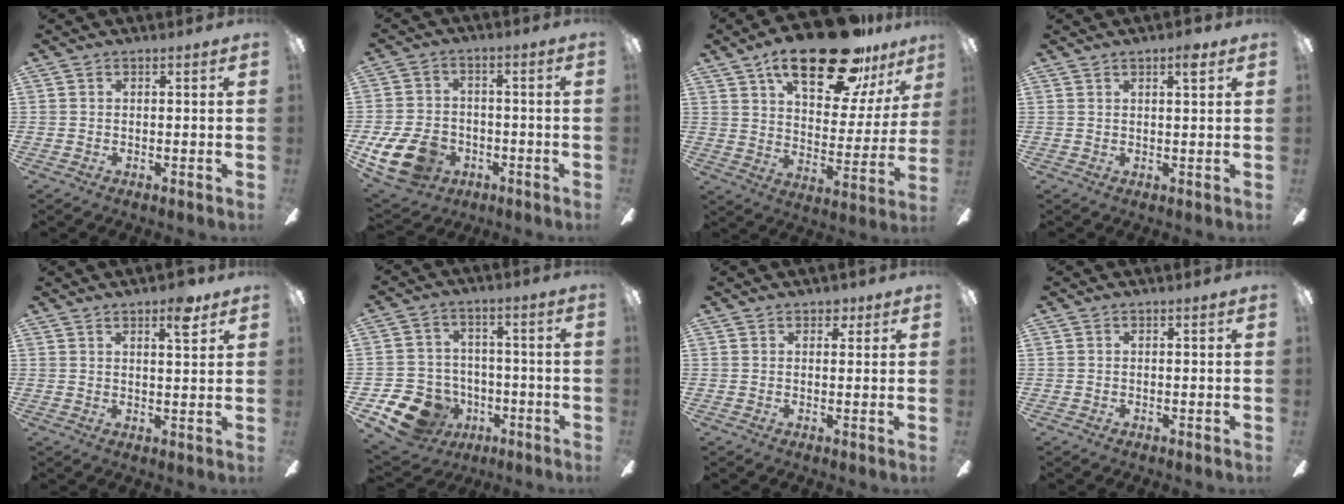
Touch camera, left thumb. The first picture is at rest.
{"total": 13.3, "force": [-5.7, 9.2, 7.7], "torque": [-0.167, 0.032, -0.101]}
{"total": 25.4, "force": [17.5, 9.4, 15.9], "torque": [-0.240, -0.100, 0.289]}
{"total": 2.9, "force": [2.0, 0.5, 2.1], "torque": [-0.031, -0.006, 0.030]}
{"total": 4.4, "force": [2.8, 0.8, 3.3], "torque": [-0.048, -0.007, 0.043]}
{"total": 12.1, "force": [-6.5, 9.3, 4.4], "torque": [-0.099, 0.050, -0.109]}
{"total": 2.4, "force": [1.6, 1.6, 0.9], "torque": [-0.003, -0.002, 0.027]}
{"total": 0.0}